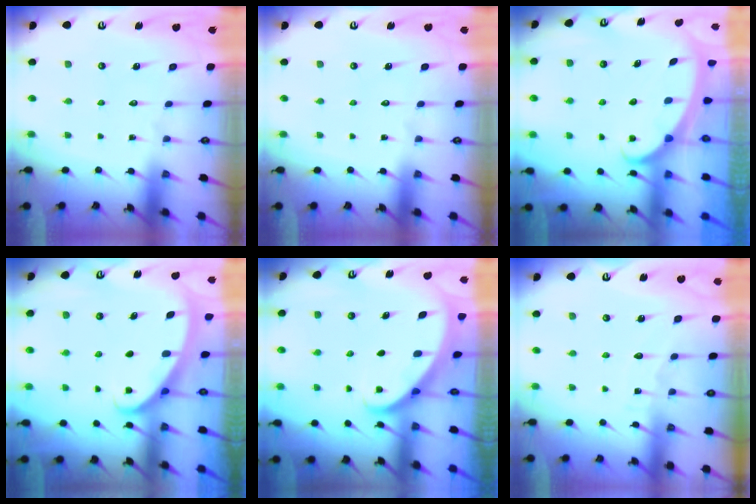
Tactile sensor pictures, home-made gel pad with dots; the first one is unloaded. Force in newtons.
{"total": 0.0}
{"total": 2.4, "press": 2.4, "slide": 0.3}
{"total": 2.7, "press": 2.7, "slide": 0.4}
{"total": 2.4, "press": 2.4, "slide": 0.2}
{"total": 4.7, "press": 4.6, "slide": 0.5}